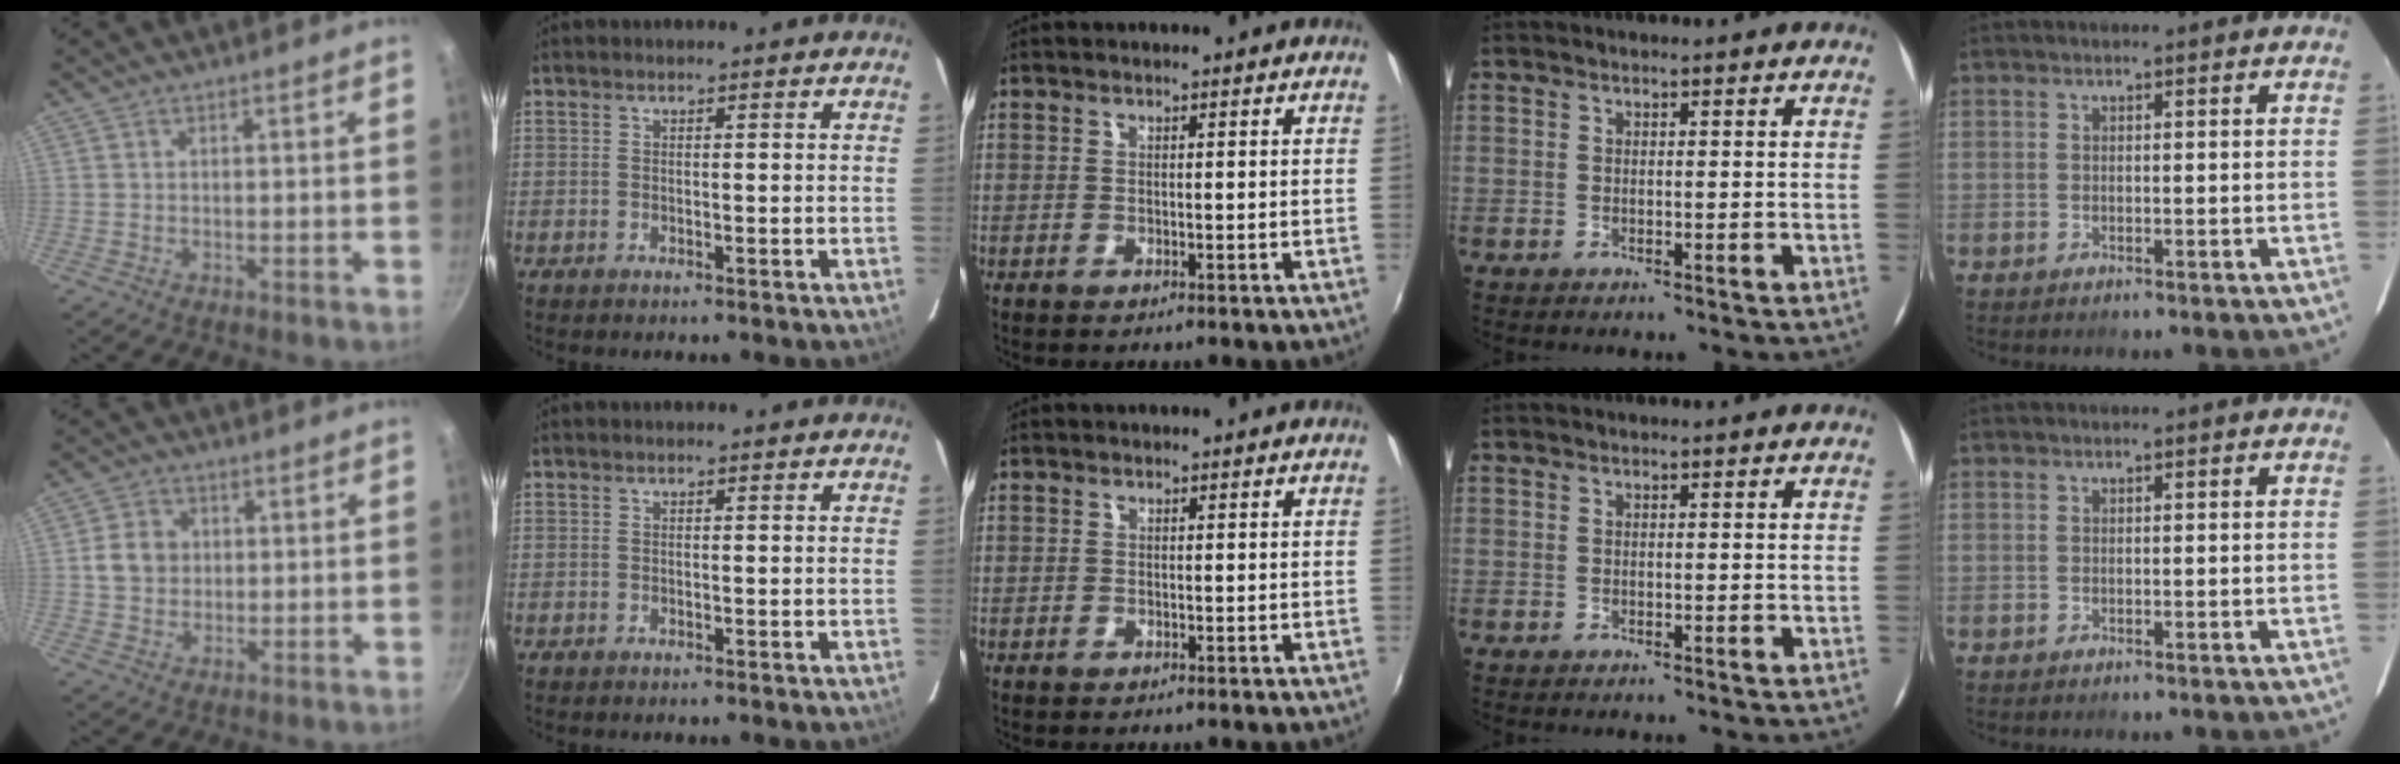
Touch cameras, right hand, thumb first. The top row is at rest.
{"thumb": {"total": 5.9, "force": [0.6, 5.1, 2.8], "torque": [-0.029, 0.007, 0.004]}}